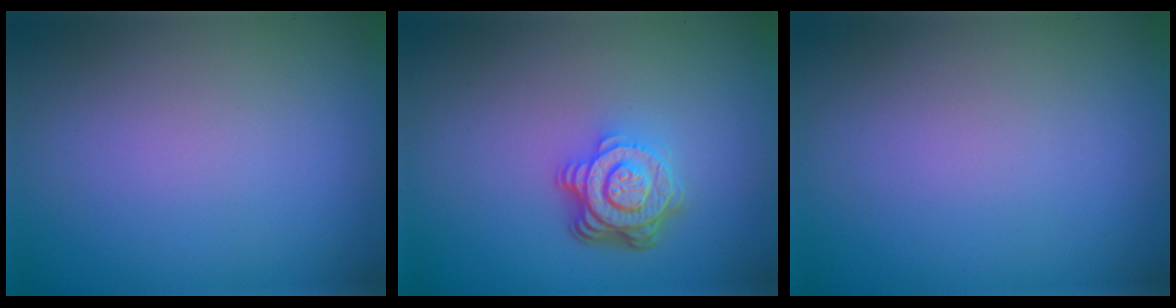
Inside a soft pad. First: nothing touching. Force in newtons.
{"total": 4.7, "press": 3.4, "slide": 3.3}
{"total": 0.0}